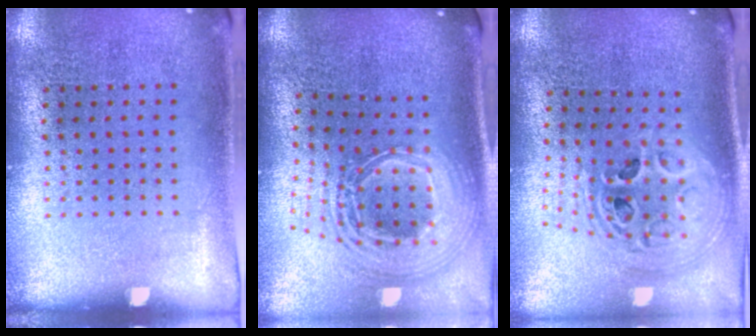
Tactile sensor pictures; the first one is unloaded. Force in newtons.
{"total": 2.7, "press": 1.9, "slide": 2.0}
{"total": 2.5, "press": 1.9, "slide": 1.6}